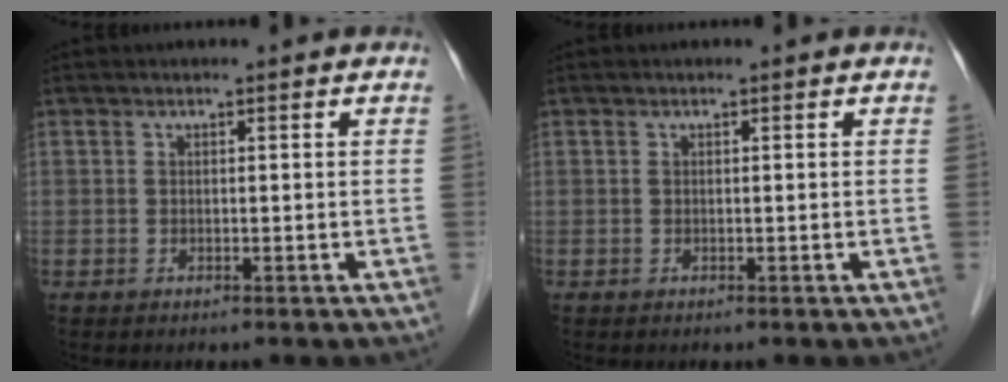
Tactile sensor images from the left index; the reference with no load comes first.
{"total": 0.0}